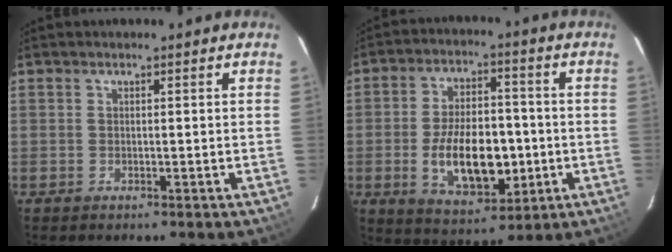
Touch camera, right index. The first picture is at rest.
{"total": 14.3, "force": [-2.7, 7.6, 11.8], "torque": [-0.223, 0.004, -0.029]}